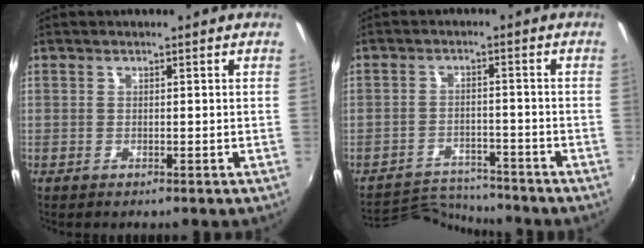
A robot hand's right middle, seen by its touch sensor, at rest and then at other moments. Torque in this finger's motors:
{"motor_torque": [-1.91, 0.08, -0.37, -0.21]}